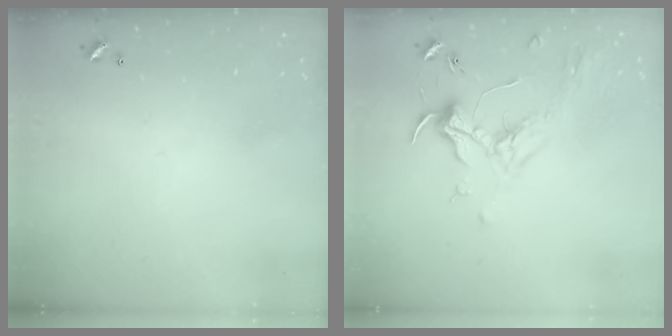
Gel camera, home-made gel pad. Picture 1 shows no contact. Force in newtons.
{"total": 1.8, "press": 1.6, "slide": 0.9}